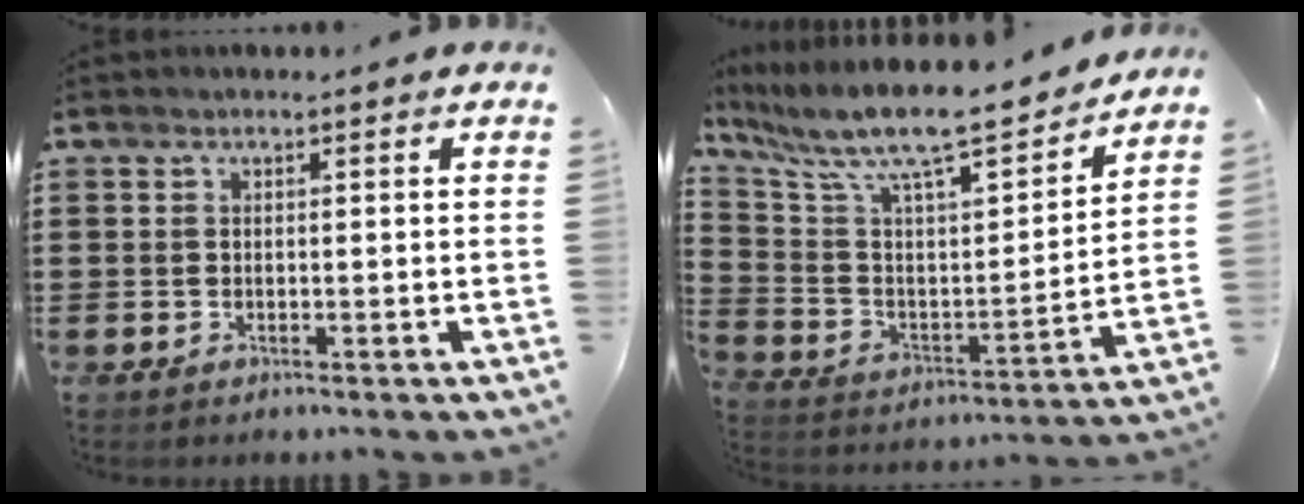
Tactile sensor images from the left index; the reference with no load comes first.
{"total": 10.6, "force": [9.0, 1.4, 5.4], "torque": [-0.138, -0.072, 0.146]}